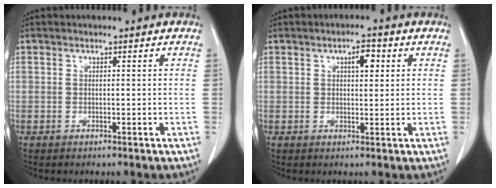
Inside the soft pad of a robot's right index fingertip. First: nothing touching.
{"total": 3.2, "force": [1.2, 1.2, 2.7], "torque": [-0.042, 0.004, 0.017]}